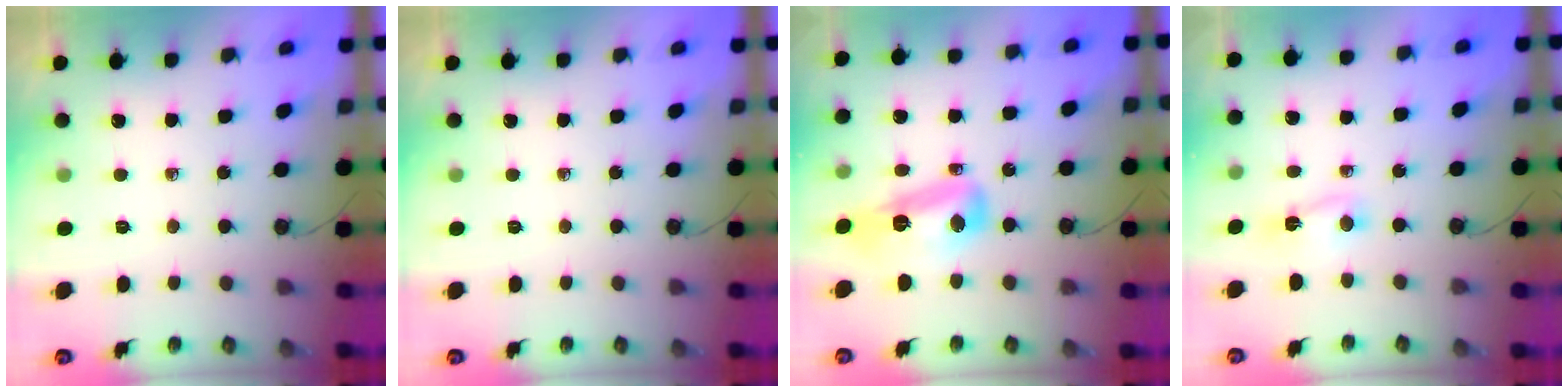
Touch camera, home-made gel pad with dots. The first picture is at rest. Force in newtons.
{"total": 0.0}
{"total": 12.5, "press": 12.5, "slide": 1.2}
{"total": 2.4, "press": 2.4, "slide": 0.6}